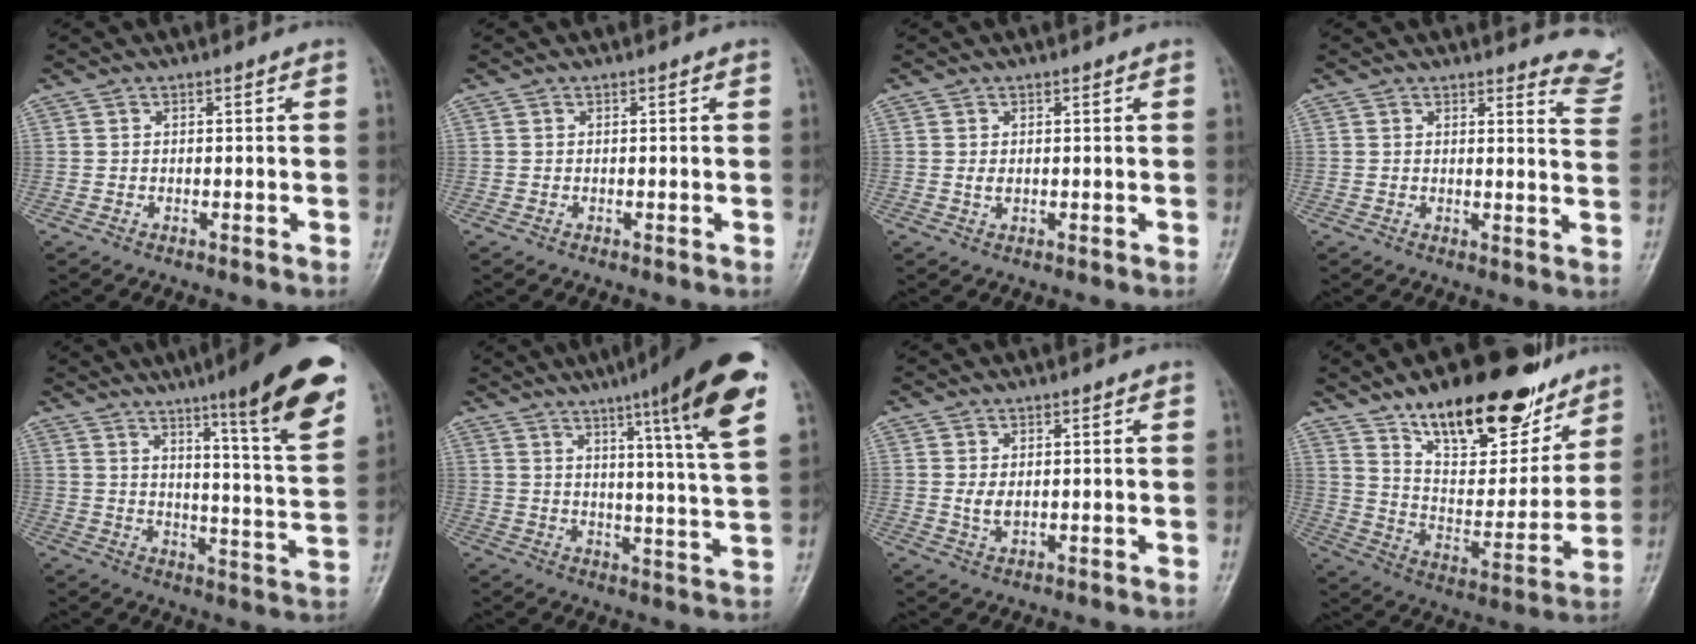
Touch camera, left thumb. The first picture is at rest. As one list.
[{"total": 0.0}, {"total": 1.4, "force": [0.2, 0.8, 1.1], "torque": [-0.016, -0.001, 0.006]}, {"total": 7.2, "force": [7.1, 1.4, 0.5], "torque": [0.028, -0.071, 0.052]}, {"total": 18.8, "force": [11.4, 1.8, 14.8], "torque": [-0.180, -0.062, 0.159]}, {"total": 18.6, "force": [10.1, 1.1, 15.6], "torque": [-0.207, -0.043, 0.131]}, {"total": 2.6, "force": [0.5, 1.6, 2.0], "torque": [-0.031, -0.008, 0.012]}, {"total": 25.2, "force": [17.0, 10.7, 15.2], "torque": [-0.179, -0.073, 0.271]}]